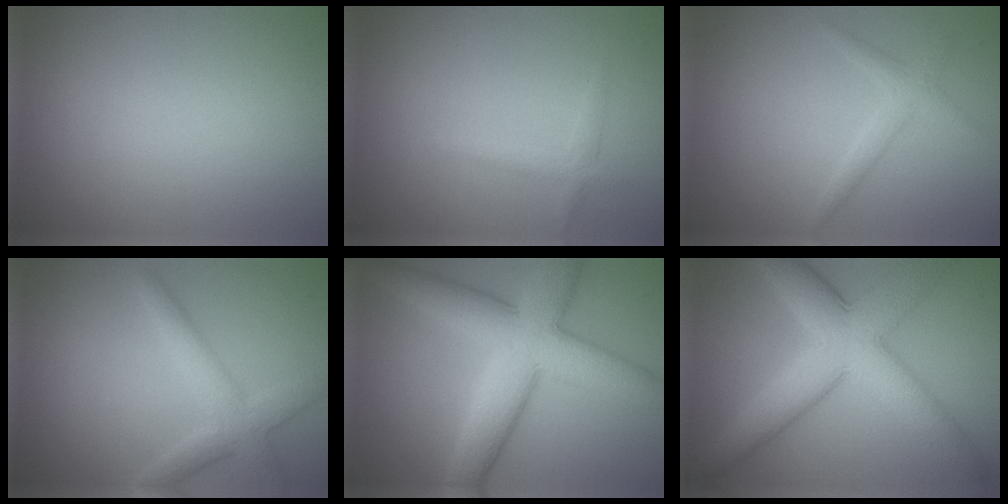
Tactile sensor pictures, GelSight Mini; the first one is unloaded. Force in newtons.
{"total": 1.3, "press": 1.3, "slide": 0.0}
{"total": 1.6, "press": 1.6, "slide": 0.1}
{"total": 3.5, "press": 3.5, "slide": 0.2}
{"total": 8.8, "press": 8.8, "slide": 0.2}
{"total": 9.1, "press": 9.1, "slide": 0.1}